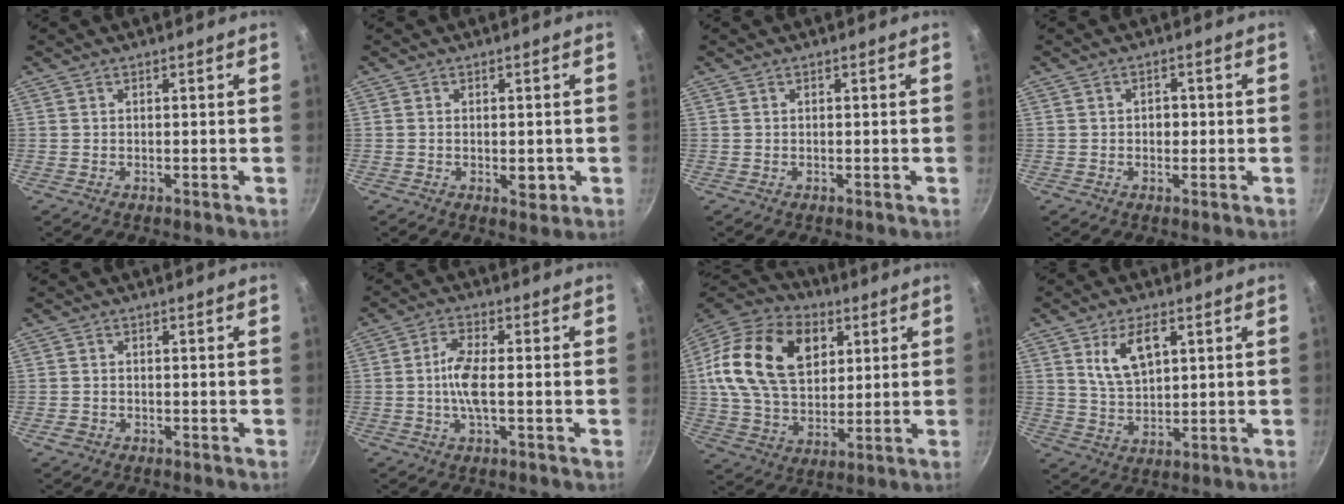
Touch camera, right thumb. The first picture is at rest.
{"total": 3.2, "force": [-0.6, 1.7, 2.6], "torque": [-0.036, -0.005, -0.008]}
{"total": 0.0}
{"total": 2.2, "force": [-0.2, 1.7, 1.3], "torque": [-0.009, 0.005, -0.003]}
{"total": 1.4, "force": [-0.7, 1.1, 0.5], "torque": [-0.011, 0.003, -0.012]}
{"total": 6.1, "force": [-0.6, 1.7, 5.8], "torque": [-0.127, 0.009, -0.019]}
{"total": 24.0, "force": [7.0, 16.1, 16.3], "torque": [-0.284, 0.002, 0.117]}
{"total": 8.6, "force": [3.3, 4.5, 6.5], "torque": [-0.108, -0.013, 0.069]}